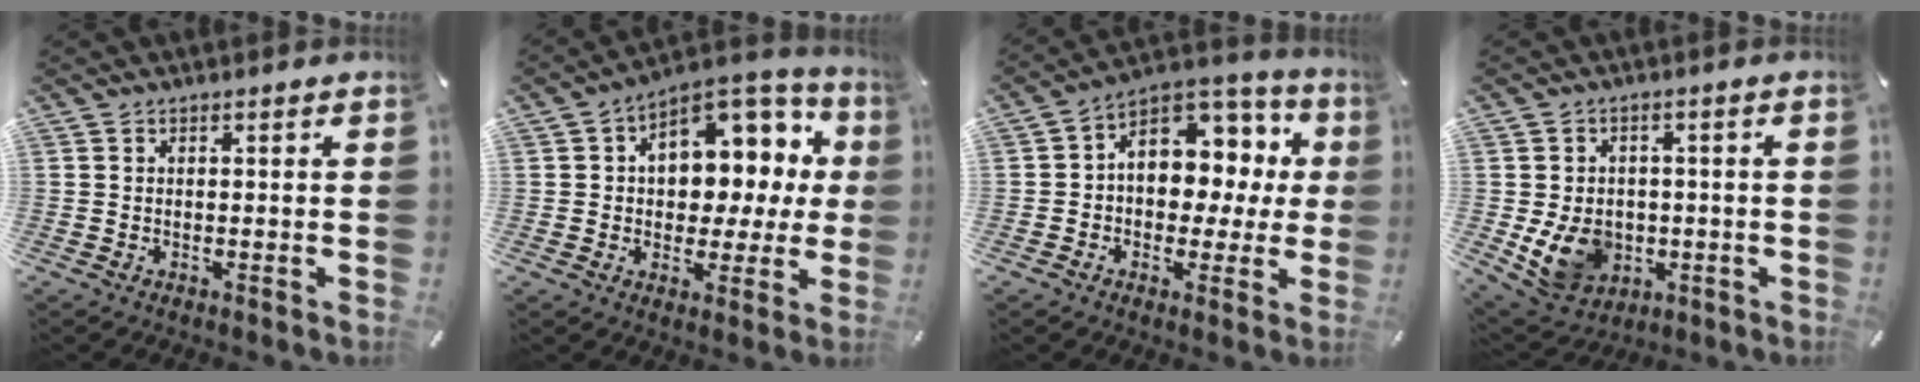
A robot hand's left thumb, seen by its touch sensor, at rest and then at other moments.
{"total": 11.2, "force": [3.3, 8.4, 6.6], "torque": [-0.077, -0.038, 0.062]}
{"total": 10.5, "force": [1.9, 8.6, 5.7], "torque": [-0.083, -0.020, 0.040]}
{"total": 11.2, "force": [-2.2, 9.2, 6.0], "torque": [-0.125, 0.005, -0.038]}